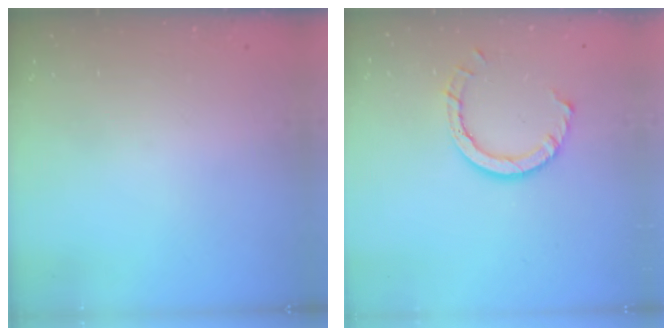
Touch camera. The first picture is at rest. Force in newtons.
{"total": 7.9, "press": 7.9, "slide": 0.5}